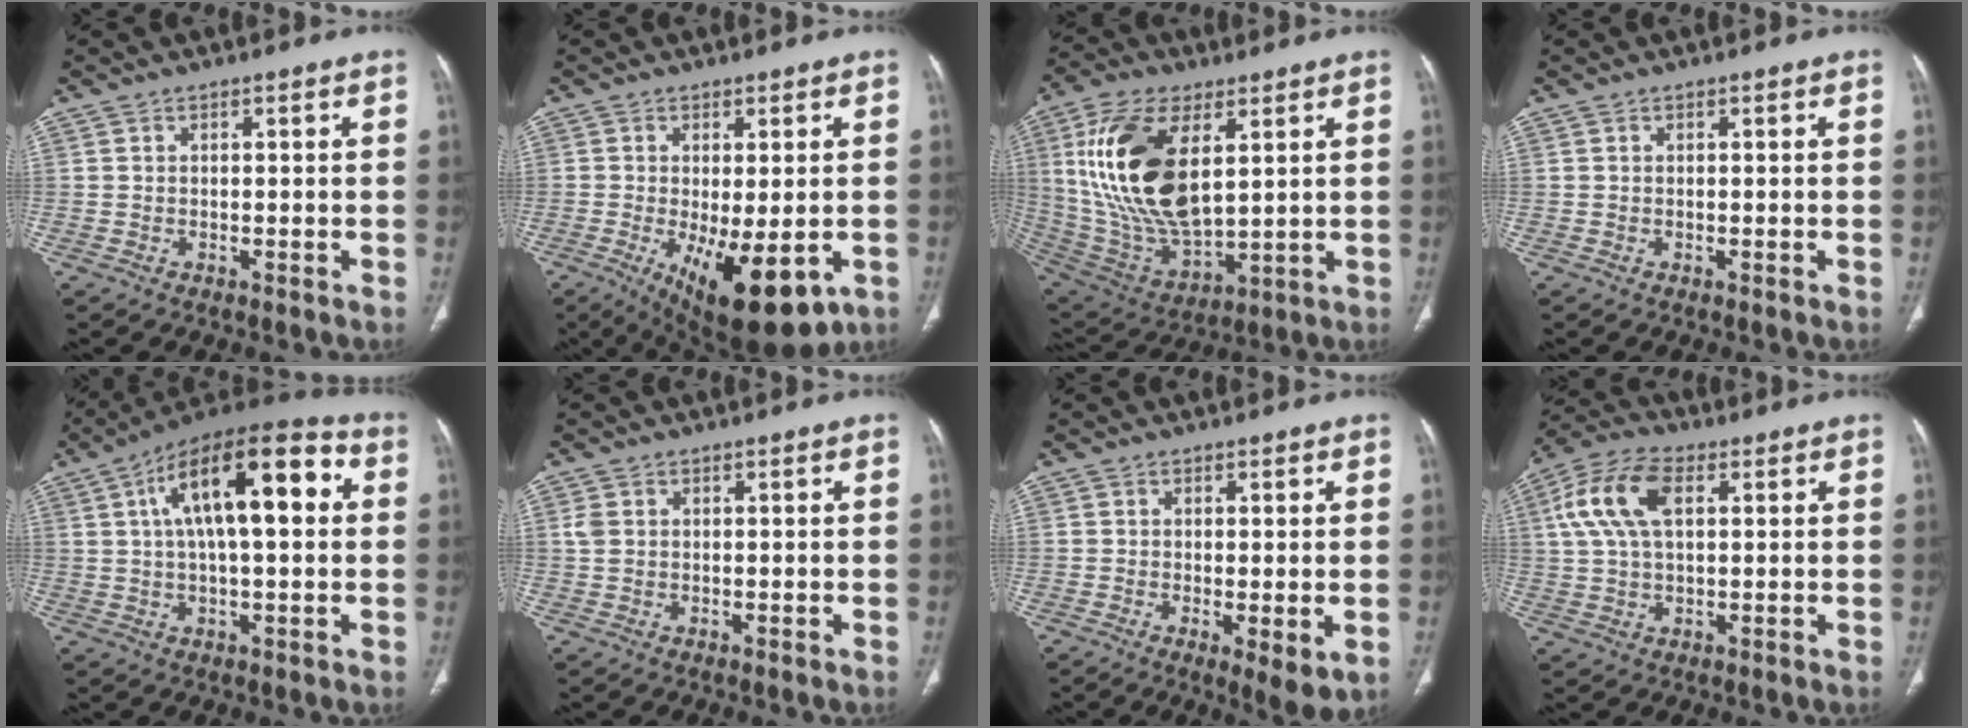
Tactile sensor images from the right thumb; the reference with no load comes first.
{"total": 14.8, "force": [-5.1, 5.9, 12.5], "torque": [-0.179, -0.019, -0.058]}
{"total": 22.0, "force": [5.8, 11.0, 18.1], "torque": [-0.354, -0.028, 0.117]}
{"total": 0.0}
{"total": 19.7, "force": [4.6, 7.7, 17.5], "torque": [-0.265, 0.027, 0.062]}
{"total": 1.8, "force": [0.4, 1.4, 1.1], "torque": [-0.029, 0.003, 0.010]}
{"total": 3.5, "force": [-0.4, 1.0, 3.3], "torque": [-0.059, -0.015, -0.008]}
{"total": 11.7, "force": [3.3, 6.4, 9.2], "torque": [-0.194, 0.020, 0.059]}